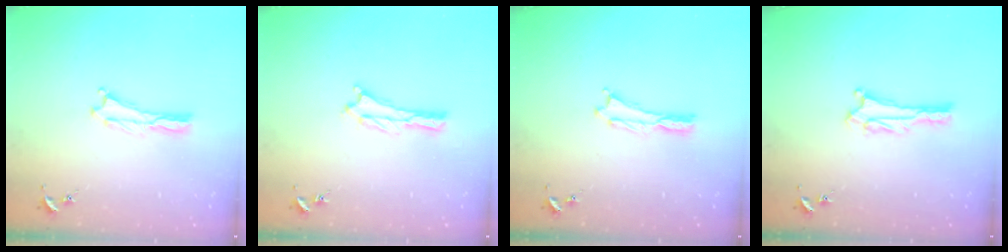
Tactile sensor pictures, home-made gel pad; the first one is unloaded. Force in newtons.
{"total": 0.0}
{"total": 0.0}
{"total": 3.4, "press": 3.4, "slide": 0.2}